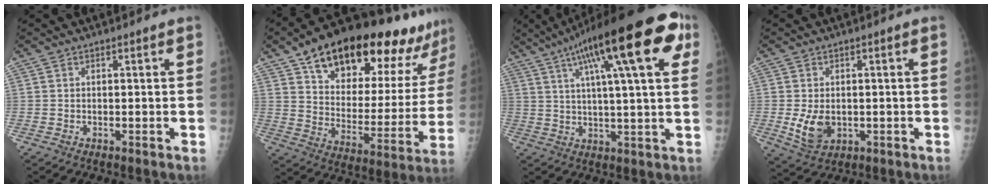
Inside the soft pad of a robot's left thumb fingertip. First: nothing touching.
{"total": 28.2, "force": [18.5, 12.0, 17.6], "torque": [-0.224, -0.046, 0.277]}
{"total": 24.2, "force": [10.8, 5.9, 20.8], "torque": [-0.310, 0.012, 0.158]}
{"total": 6.3, "force": [-0.9, 4.4, 4.4], "torque": [-0.069, -0.007, -0.002]}